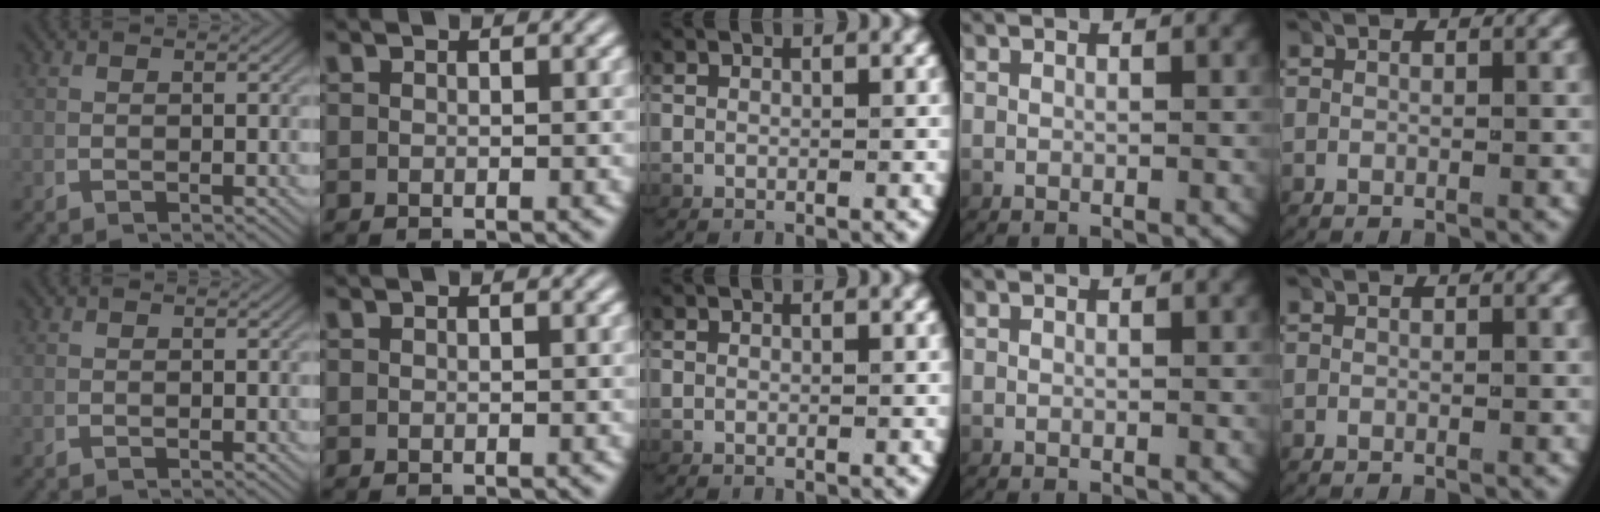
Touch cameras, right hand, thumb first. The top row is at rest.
{}